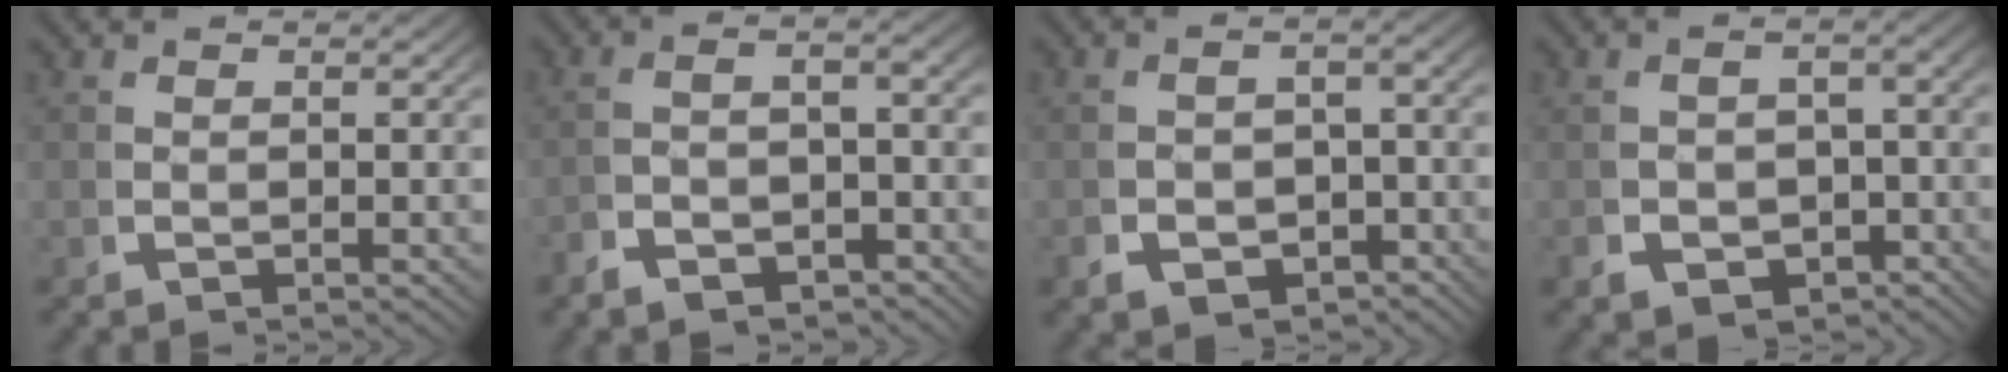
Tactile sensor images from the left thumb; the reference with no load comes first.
{"total": 3.7, "force": [-2.1, 1.6, 2.6], "torque": [-0.043, 0.003, -0.036]}
{"total": 4.5, "force": [-2.1, 2.9, 2.9], "torque": [-0.045, -0.014, -0.026]}
{"total": 5.0, "force": [-2.0, 3.3, 3.2], "torque": [-0.049, -0.020, -0.021]}